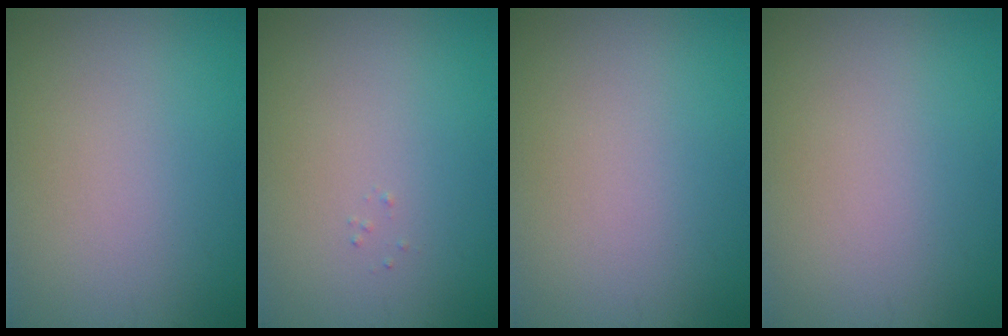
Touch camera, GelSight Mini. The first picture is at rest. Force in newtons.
{"total": 0.0}
{"total": 0.0}
{"total": 0.0}